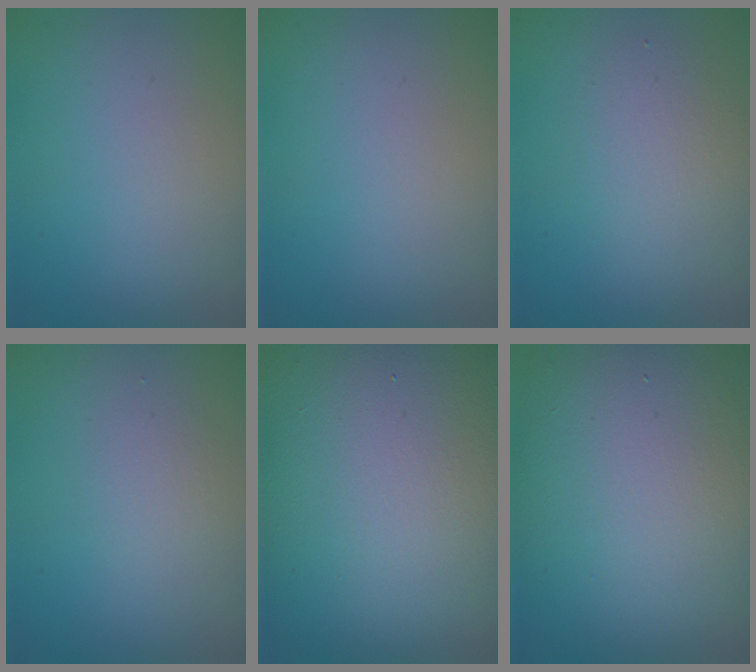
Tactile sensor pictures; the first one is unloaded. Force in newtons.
{"total": 0.0}
{"total": 2.6, "press": 2.6, "slide": 0.2}
{"total": 1.1, "press": 1.1, "slide": 0.0}
{"total": 19.7, "press": 19.7, "slide": 0.7}
{"total": 14.7, "press": 14.7, "slide": 0.6}